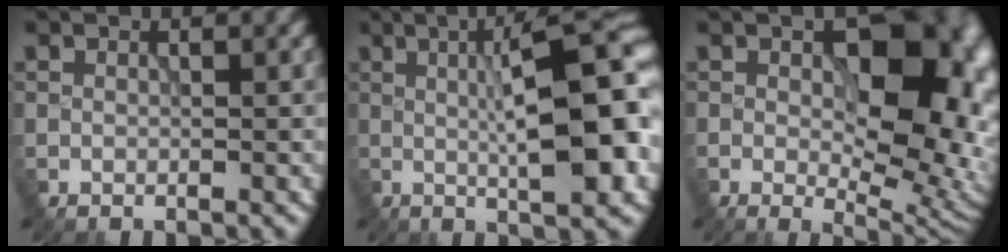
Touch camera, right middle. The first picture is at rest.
{"total": 11.8, "force": [0.4, 3.0, 11.5], "torque": [-0.144, 0.011, 0.003]}
{"total": 12.3, "force": [0.6, 6.5, 10.4], "torque": [-0.120, 0.001, 0.009]}